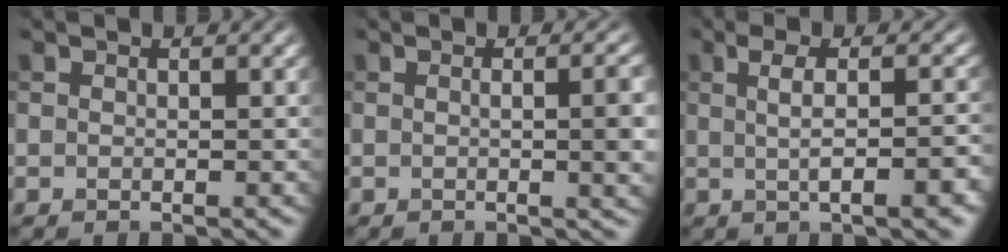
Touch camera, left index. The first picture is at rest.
{"total": 4.3, "force": [0.0, 1.4, 4.1], "torque": [-0.039, 0.004, -0.001]}
{"total": 5.6, "force": [-0.3, 1.8, 5.3], "torque": [-0.059, 0.008, -0.003]}